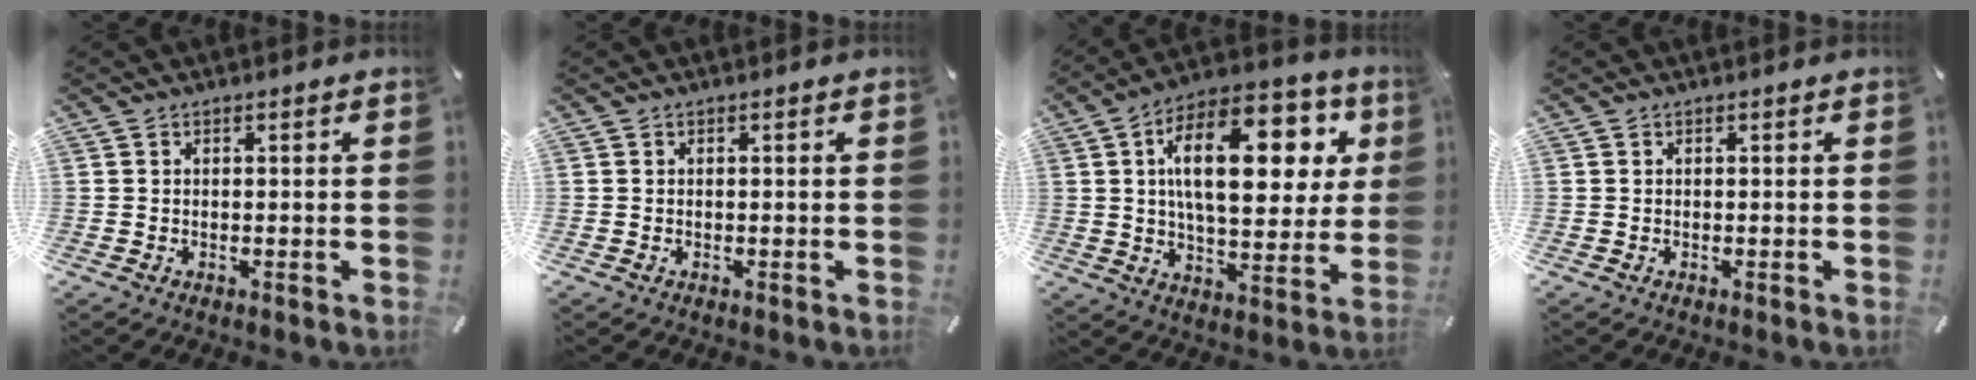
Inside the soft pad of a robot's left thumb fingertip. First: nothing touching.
{"total": 0.0}
{"total": 23.2, "force": [7.1, 11.8, 18.7], "torque": [-0.295, -0.016, 0.108]}
{"total": 0.0}